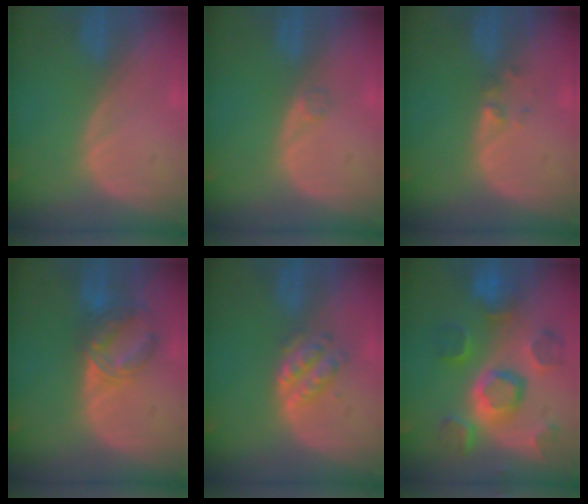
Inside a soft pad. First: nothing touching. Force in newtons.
{"total": 0.9, "press": 0.9, "slide": 0.1}
{"total": 1.4, "press": 1.2, "slide": 0.7}
{"total": 6.8, "press": 6.3, "slide": 2.4}
{"total": 4.9, "press": 4.3, "slide": 2.3}
{"total": 11.5, "press": 10.1, "slide": 5.5}